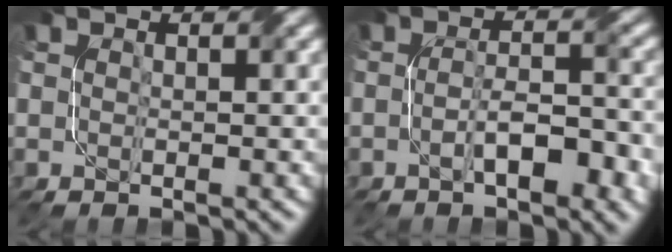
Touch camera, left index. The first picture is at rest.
{"total": 4.9, "force": [-1.9, 1.3, 4.4], "torque": [-0.079, 0.005, -0.032]}